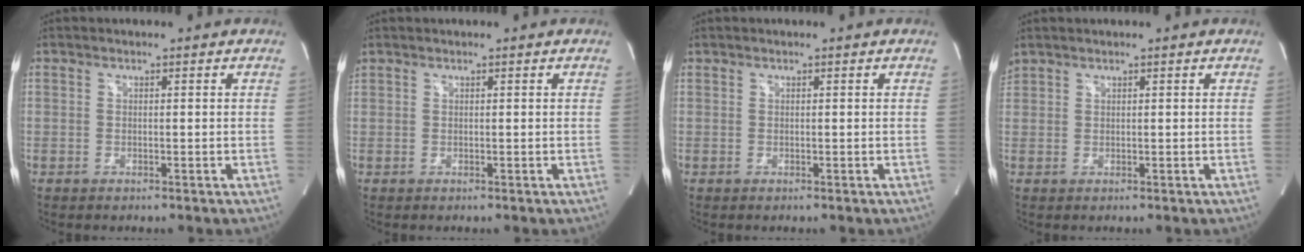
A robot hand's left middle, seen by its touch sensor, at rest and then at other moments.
{"total": 0.6, "force": [0.6, -0.1, 0.2], "torque": [-0.013, 0.014, 0.018]}
{"total": 0.0}
{"total": 1.8, "force": [1.7, 0.4, 0.4], "torque": [-0.020, 0.022, 0.039]}